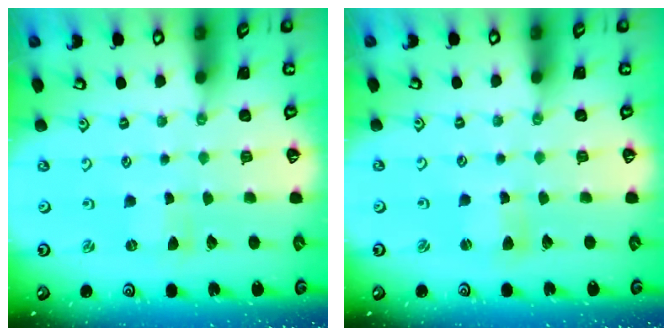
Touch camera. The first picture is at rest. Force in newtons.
{"total": 2.5, "press": 2.5, "slide": 0.3}